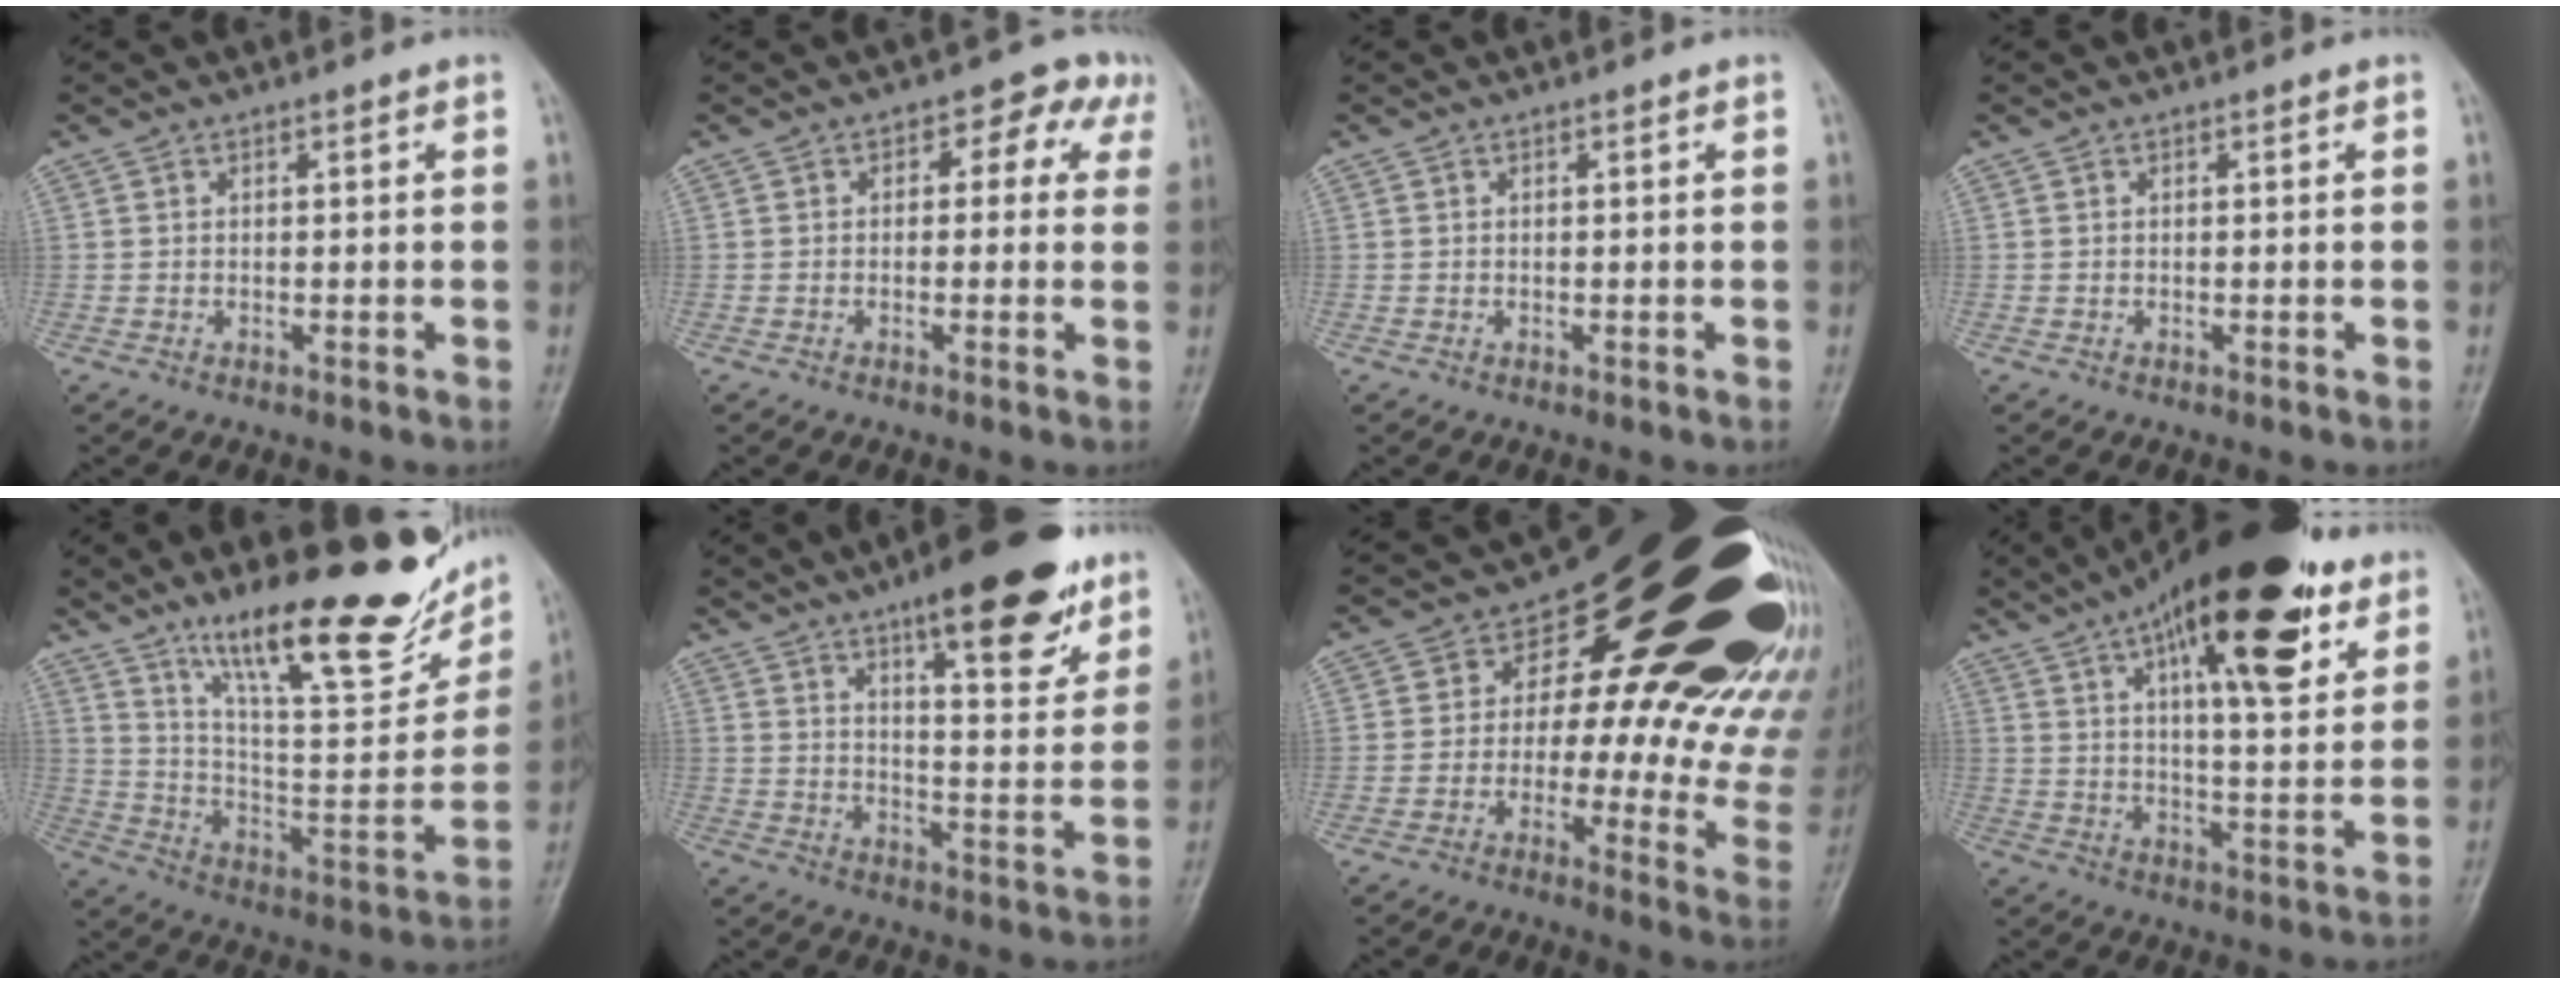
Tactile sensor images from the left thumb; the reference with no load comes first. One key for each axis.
{"total": 5.5, "fx": 1.6, "fy": 3.9, "fz": 3.5, "tx": 0.009, "ty": 0.013, "tz": 0.002}
{"total": 0.0}
{"total": 0.0}
{"total": 27.4, "fx": 18.2, "fy": 7.5, "fz": 19.0, "tx": -0.244, "ty": -0.077, "tz": 0.294}
{"total": 18.7, "fx": 12.0, "fy": 5.5, "fz": 13.3, "tx": -0.149, "ty": -0.059, "tz": 0.177}
{"total": 31.7, "fx": 13.4, "fy": 14.6, "fz": 24.7, "tx": -0.203, "ty": -0.020, "tz": 0.181}
{"total": 24.8, "fx": 13.3, "fy": 8.4, "fz": 19.2, "tx": -0.275, "ty": -0.023, "tz": 0.204}